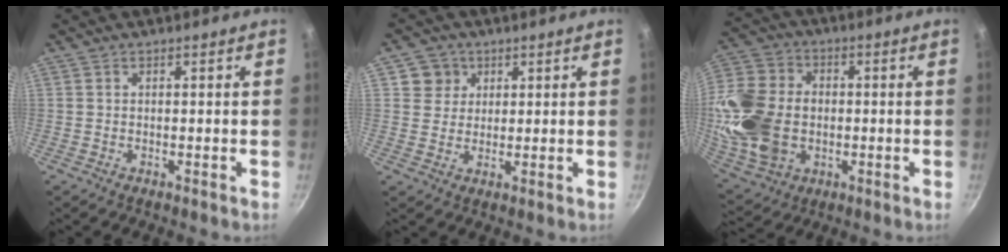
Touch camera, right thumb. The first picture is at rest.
{"total": 4.8, "force": [1.8, 4.4, 0.6], "torque": [0.029, 0.006, 0.027]}
{"total": 21.0, "force": [-1.6, 15.7, 13.9], "torque": [-0.274, 0.017, -0.023]}